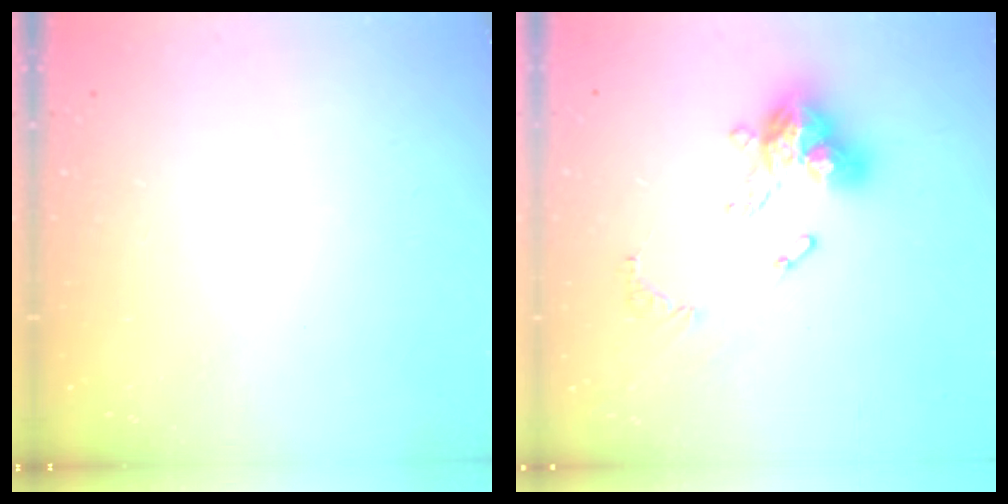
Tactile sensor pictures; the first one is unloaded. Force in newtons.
{"total": 14.6, "press": 14.6, "slide": 1.6}